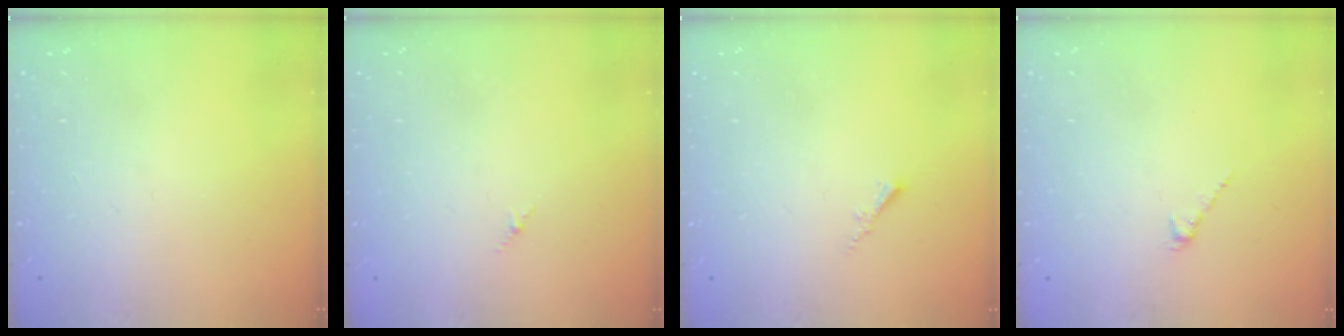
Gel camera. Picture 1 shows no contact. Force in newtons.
{"total": 1.8, "press": 1.7, "slide": 0.6}
{"total": 0.0}
{"total": 1.3, "press": 1.2, "slide": 0.5}